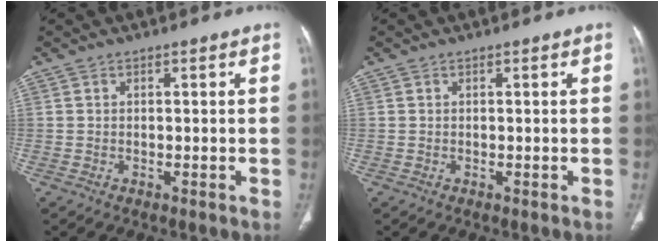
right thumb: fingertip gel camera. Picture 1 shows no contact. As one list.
[{"total": 0.0}]